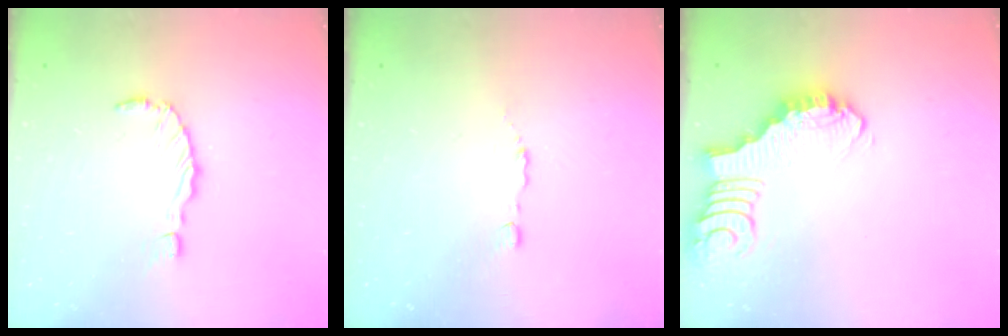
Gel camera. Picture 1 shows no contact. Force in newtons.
{"total": 1.1, "press": 1.1, "slide": 0.1}
{"total": 2.7, "press": 2.7, "slide": 0.2}